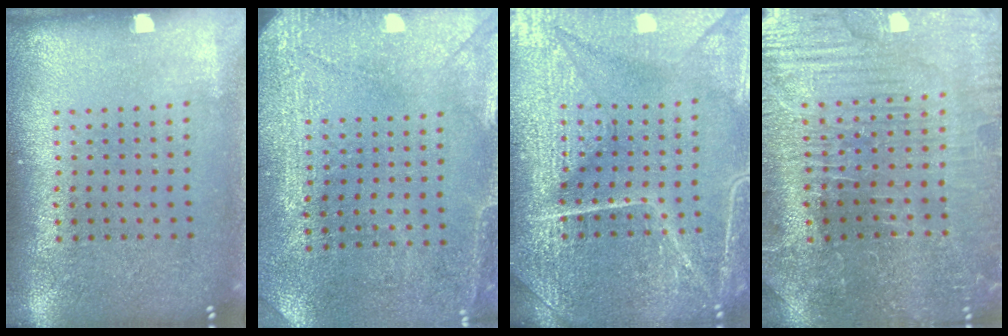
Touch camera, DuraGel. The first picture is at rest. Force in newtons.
{"total": 3.0, "press": 2.8, "slide": 1.0}
{"total": 7.0, "press": 7.0, "slide": 0.8}
{"total": 3.6, "press": 3.6, "slide": 0.4}